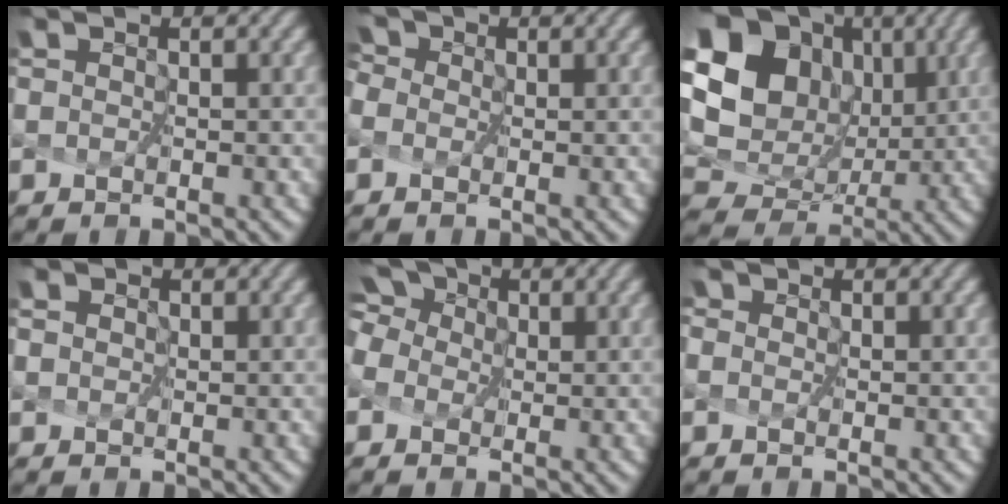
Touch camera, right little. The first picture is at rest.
{"total": 2.0, "force": [-0.1, 1.6, 1.2], "torque": [-0.031, 0.012, -0.002]}
{"total": 14.0, "force": [4.5, 11.2, 7.1], "torque": [-0.187, 0.024, 0.108]}
{"total": 1.2, "force": [0.3, 1.0, 0.6], "torque": [-0.009, 0.008, -0.001]}
{"total": 4.5, "force": [1.0, 3.4, 2.7], "torque": [-0.071, 0.027, 0.012]}
{"total": 1.1, "force": [-0.1, 1.0, 0.6], "torque": [-0.010, 0.010, -0.005]}